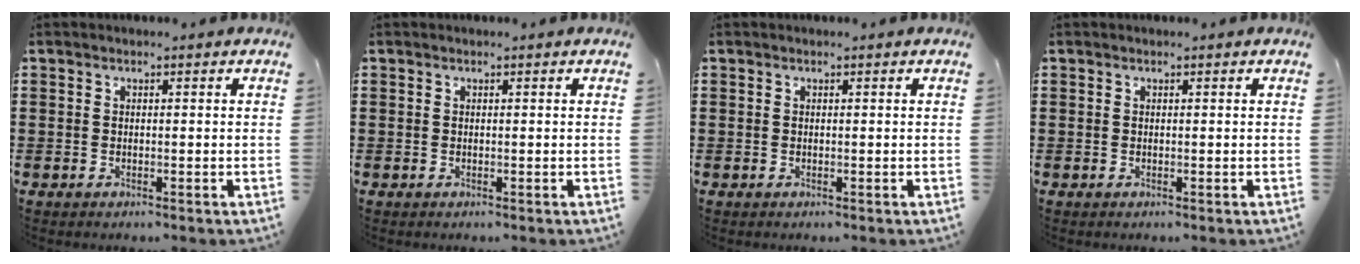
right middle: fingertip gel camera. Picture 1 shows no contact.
{"total": 0.0}
{"total": 0.0}
{"total": 0.0}